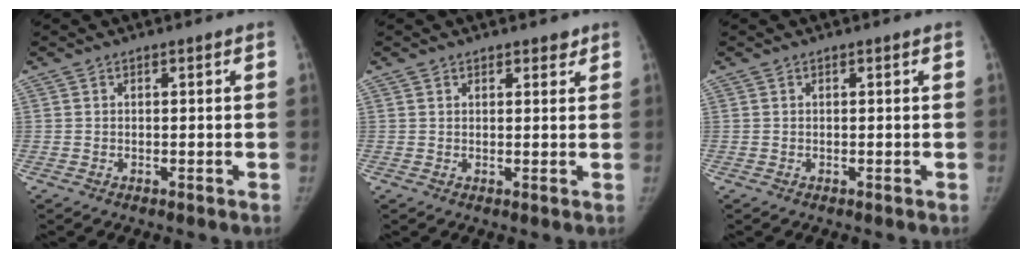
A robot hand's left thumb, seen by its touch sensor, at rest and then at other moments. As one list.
[{"total": 2.2, "force": [1.7, 1.3, 0.4], "torque": [0.018, -0.009, 0.020]}, {"total": 0.0}]